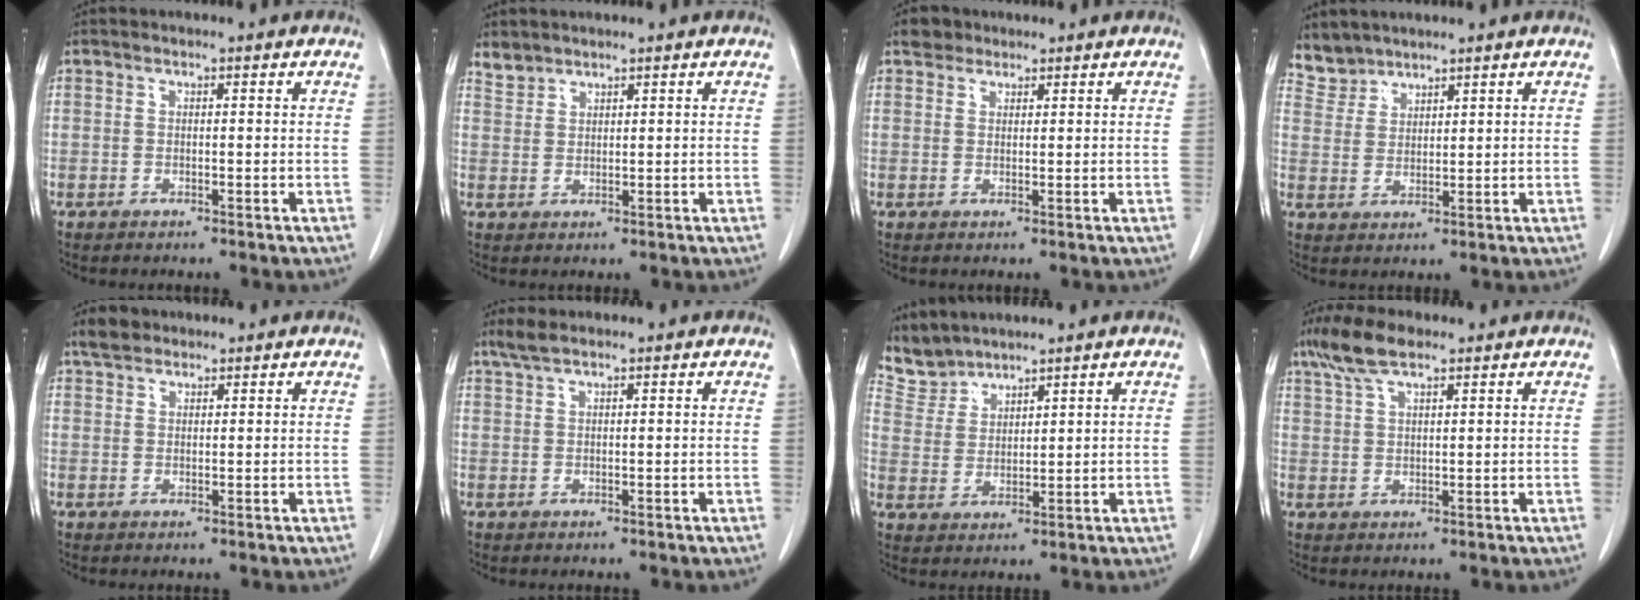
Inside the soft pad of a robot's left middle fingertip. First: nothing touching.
{"total": 2.1, "force": [2.0, 0.6, -0.2], "torque": [0.004, 0.007, 0.041]}
{"total": 2.4, "force": [1.8, 1.5, 0.3], "torque": [-0.008, 0.011, 0.030]}
{"total": 3.6, "force": [3.4, 1.1, -0.7], "torque": [0.015, 0.007, 0.075]}
{"total": 2.8, "force": [2.2, 1.5, 0.9], "torque": [-0.022, 0.012, 0.039]}
{"total": 2.3, "force": [1.8, 0.4, 1.4], "torque": [-0.036, 0.011, 0.039]}
{"total": 4.8, "force": [4.7, 0.7, -0.6], "torque": [0.005, 0.007, 0.108]}
{"total": 6.4, "force": [4.6, 1.6, 4.2], "torque": [-0.095, 0.018, 0.090]}